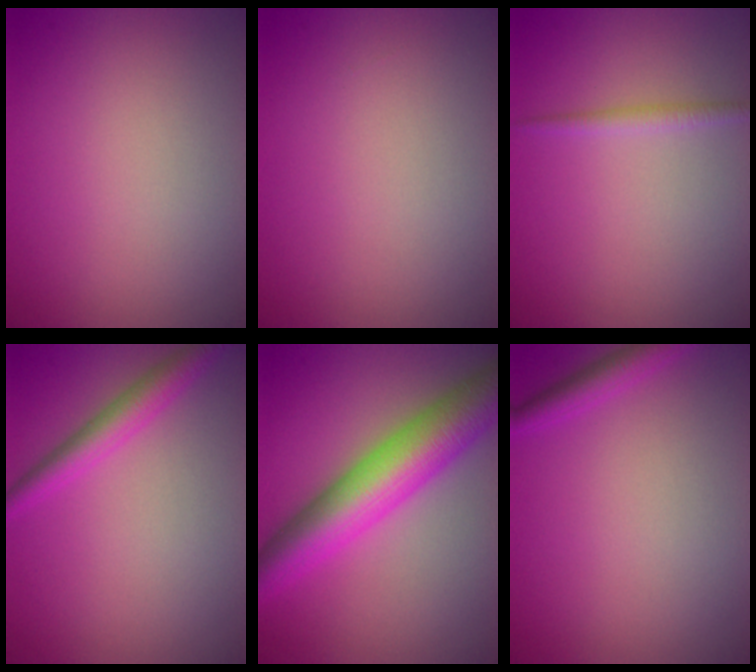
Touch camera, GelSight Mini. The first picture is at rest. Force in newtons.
{"total": 0.0}
{"total": 1.1, "press": 1.1, "slide": 0.1}
{"total": 2.8, "press": 2.8, "slide": 0.1}
{"total": 8.5, "press": 8.5, "slide": 0.0}
{"total": 2.1, "press": 2.0, "slide": 0.2}